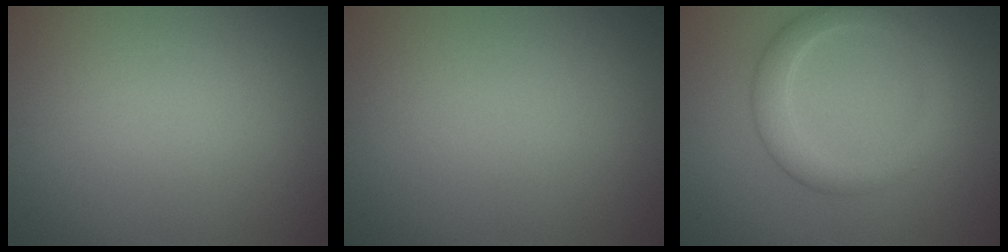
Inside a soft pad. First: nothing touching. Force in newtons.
{"total": 0.0}
{"total": 2.8, "press": 2.8, "slide": 0.2}